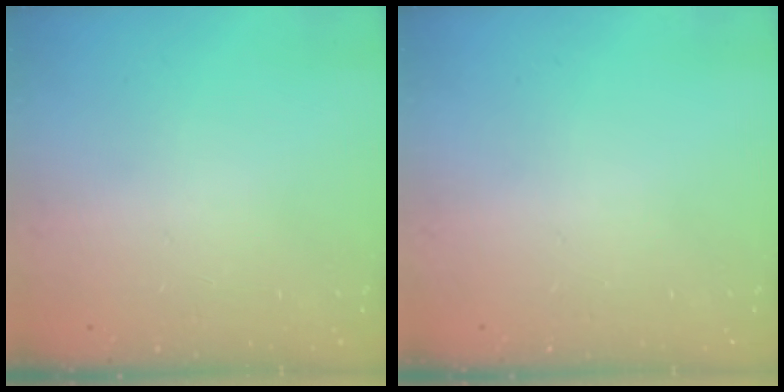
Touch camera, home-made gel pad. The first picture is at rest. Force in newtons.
{"total": 0.0}